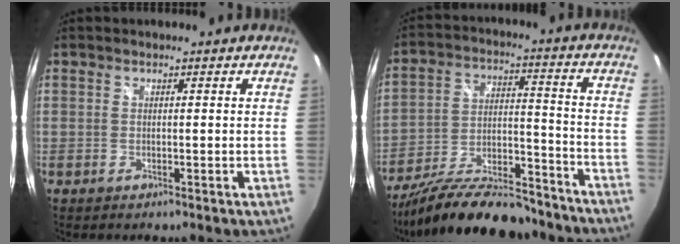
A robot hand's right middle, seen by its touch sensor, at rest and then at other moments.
{"total": 22.1, "force": [-18.2, 6.3, 10.8], "torque": [-0.195, -0.009, -0.273]}